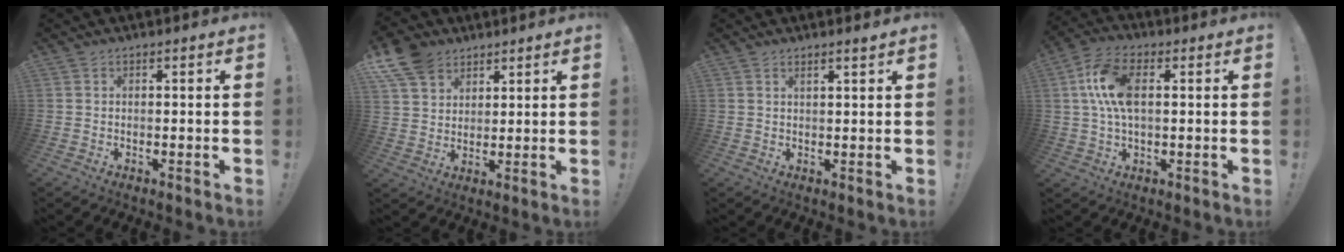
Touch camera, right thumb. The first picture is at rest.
{"total": 10.1, "force": [6.7, 6.6, 3.6], "torque": [-0.066, -0.036, 0.134]}
{"total": 1.8, "force": [1.4, -0.1, 1.1], "torque": [-0.015, -0.010, 0.022]}
{"total": 11.8, "force": [2.0, 6.4, 9.8], "torque": [-0.203, 0.004, 0.037]}